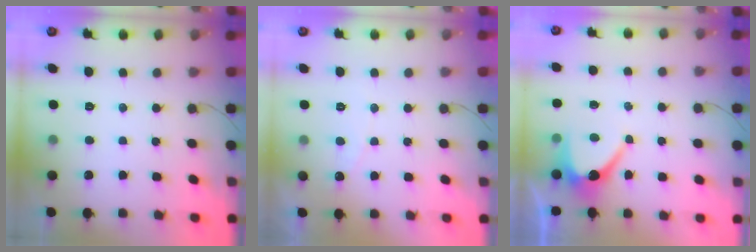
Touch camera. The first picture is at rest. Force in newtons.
{"total": 2.7, "press": 2.7, "slide": 0.2}
{"total": 6.9, "press": 6.9, "slide": 0.8}